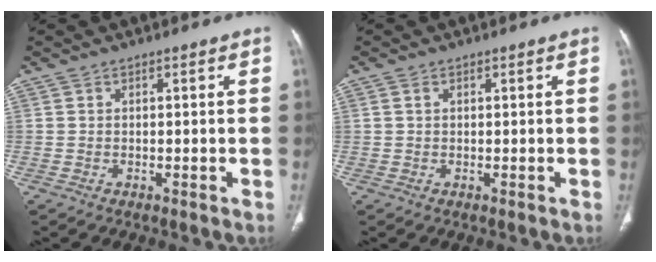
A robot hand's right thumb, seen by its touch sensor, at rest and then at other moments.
{"total": 0.8, "force": [0.3, 0.5, 0.5], "torque": [-0.012, 0.004, 0.006]}